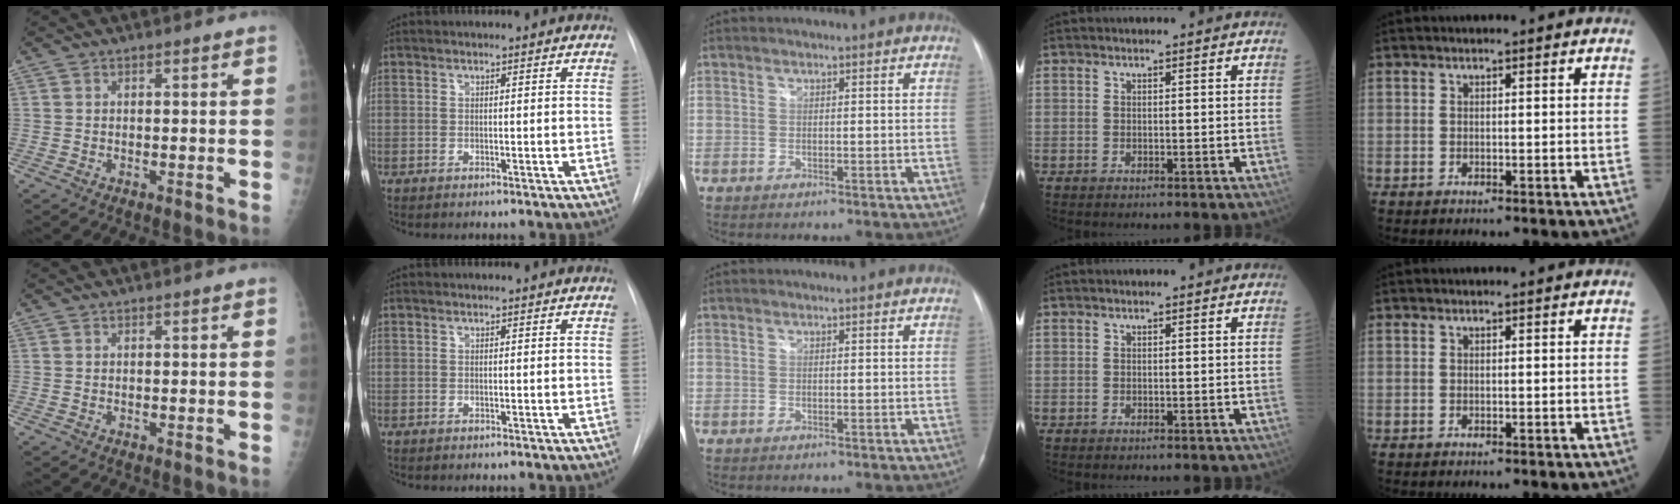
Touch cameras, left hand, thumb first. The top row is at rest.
{}